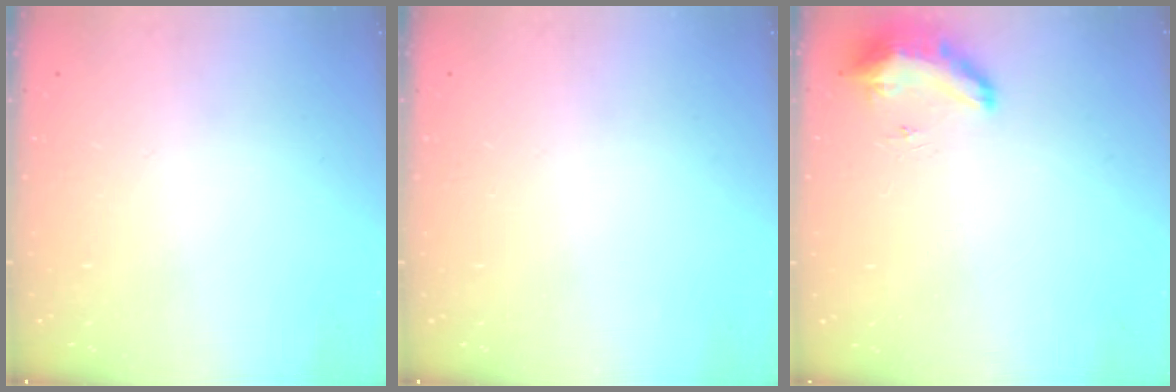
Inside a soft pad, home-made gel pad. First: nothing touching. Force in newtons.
{"total": 0.0}
{"total": 9.2, "press": 8.9, "slide": 2.4}